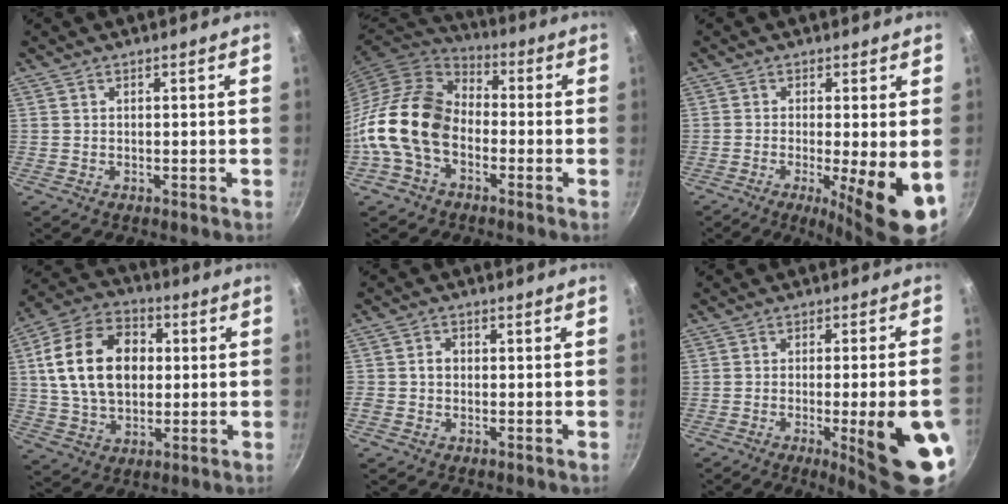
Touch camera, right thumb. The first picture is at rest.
{"total": 16.1, "force": [-3.9, 11.0, 11.1], "torque": [-0.177, 0.039, -0.097]}
{"total": 10.6, "force": [-2.4, 1.9, 10.1], "torque": [-0.146, -0.009, -0.033]}
{"total": 18.4, "force": [2.5, 12.9, 12.9], "torque": [-0.203, 0.017, 0.035]}
{"total": 2.4, "force": [-0.3, 2.1, 1.2], "torque": [-0.011, 0.009, -0.007]}
{"total": 15.6, "force": [-4.7, 2.6, 14.7], "torque": [-0.177, 0.012, -0.055]}